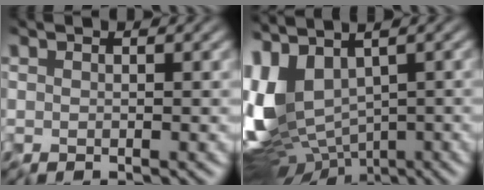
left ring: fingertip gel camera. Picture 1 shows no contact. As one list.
[{"total": 9.2, "force": [-0.8, 5.0, 7.6], "torque": [-0.180, -0.013, -0.003]}]